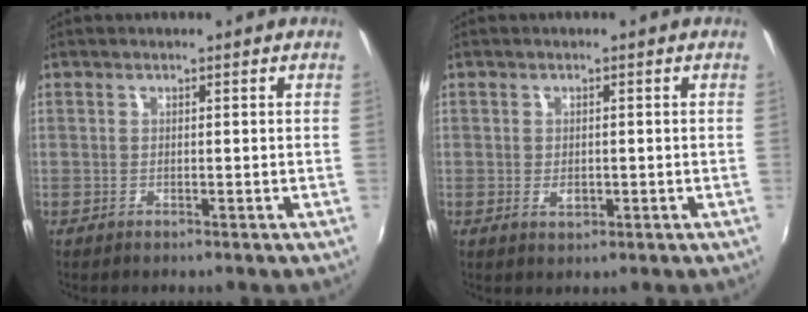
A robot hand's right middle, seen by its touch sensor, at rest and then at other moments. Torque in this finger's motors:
{"motor_torque": [0.36, -0.20, 0.10, 0.00]}